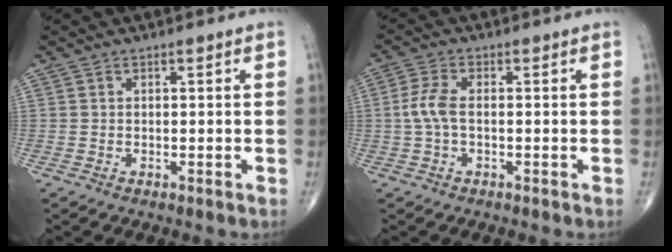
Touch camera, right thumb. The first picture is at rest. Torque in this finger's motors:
{"motor_torque": [-0.13, 0.58, 0.49, 0.00, 0.08]}